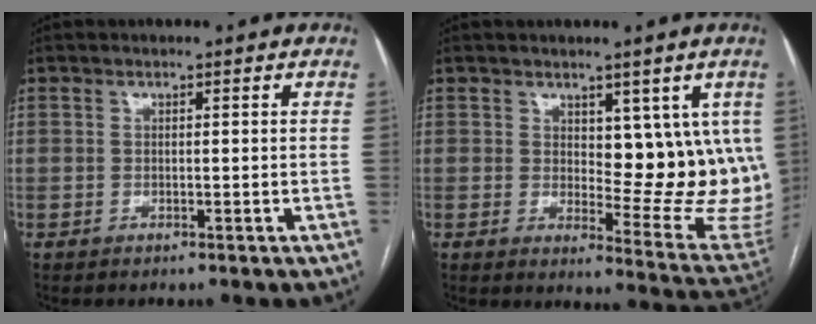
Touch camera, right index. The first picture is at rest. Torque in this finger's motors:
{"motor_torque": [0.84, 0.61, 0.36, 0.04]}